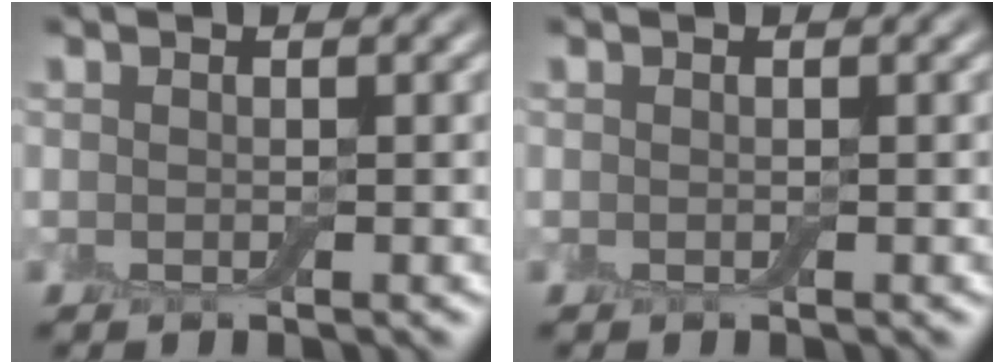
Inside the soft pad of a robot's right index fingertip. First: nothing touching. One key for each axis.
{"total": 0.0}